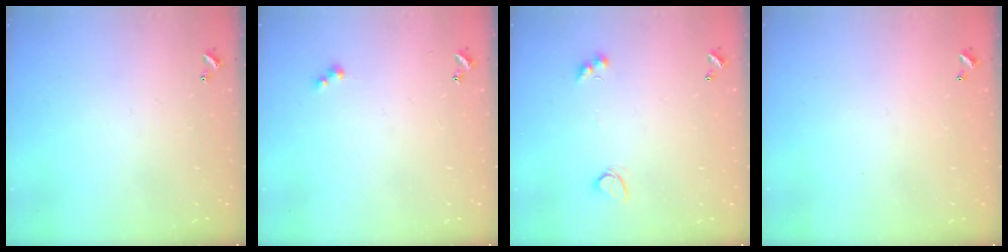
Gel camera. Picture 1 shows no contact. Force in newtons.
{"total": 1.9, "press": 1.8, "slide": 0.4}
{"total": 3.2, "press": 3.1, "slide": 0.9}
{"total": 2.8, "press": 2.8, "slide": 0.1}